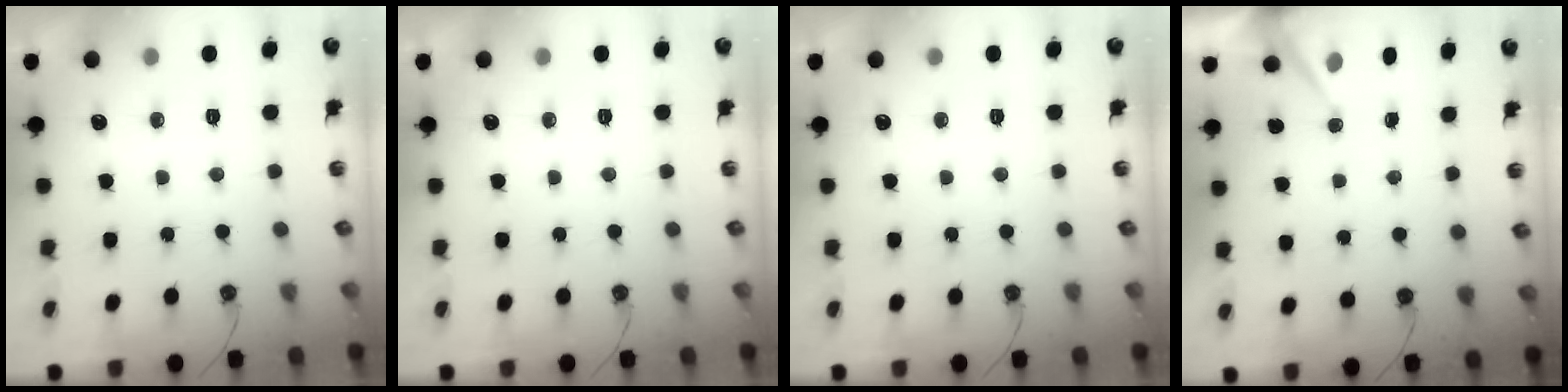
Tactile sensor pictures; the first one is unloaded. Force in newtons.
{"total": 0.0}
{"total": 0.0}
{"total": 4.2, "press": 4.2, "slide": 0.4}